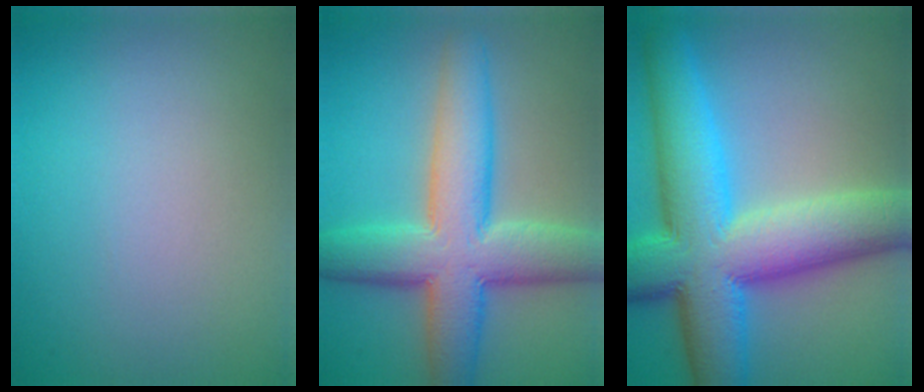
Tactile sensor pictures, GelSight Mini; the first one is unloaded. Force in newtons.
{"total": 9.4, "press": 9.4, "slide": 0.3}
{"total": 13.3, "press": 13.3, "slide": 0.1}